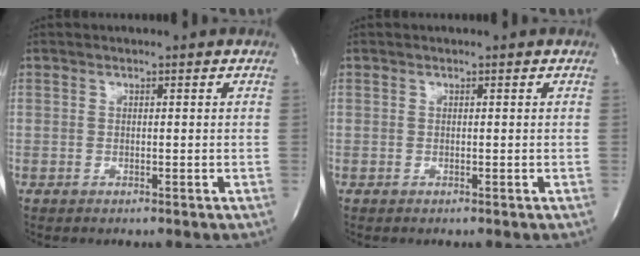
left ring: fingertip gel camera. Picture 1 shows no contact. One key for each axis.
{"total": 0.0}